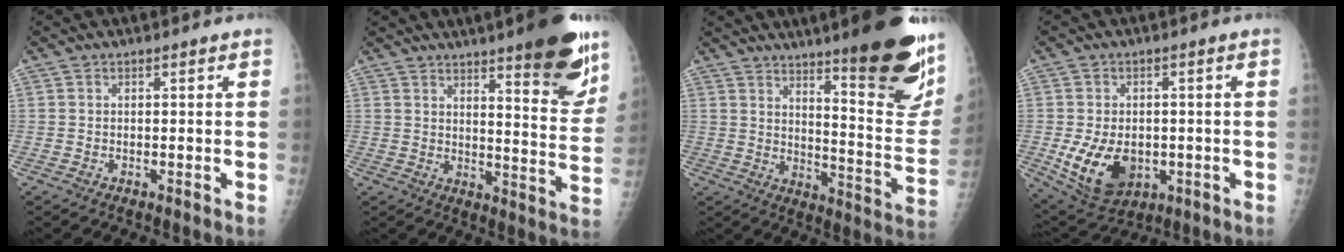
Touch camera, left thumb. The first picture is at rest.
{"total": 16.0, "force": [10.3, 3.1, 11.8], "torque": [-0.123, -0.067, 0.141]}
{"total": 22.4, "force": [14.7, 3.8, 16.6], "torque": [-0.195, -0.098, 0.207]}
{"total": 11.6, "force": [-2.5, 8.0, 8.0], "torque": [-0.123, -0.003, -0.019]}